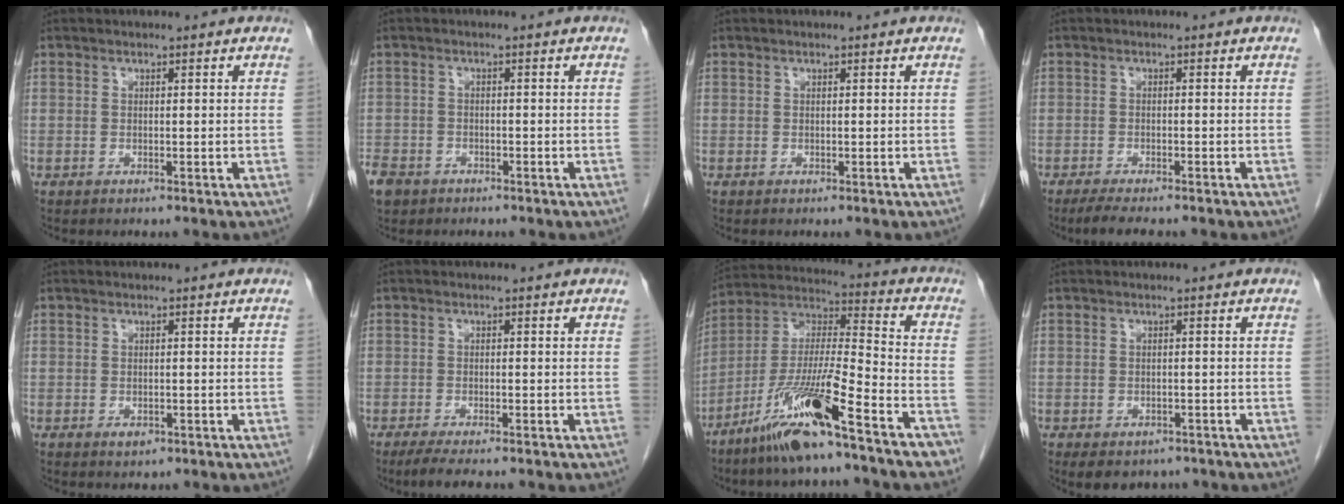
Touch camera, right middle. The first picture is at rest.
{"total": 6.0, "force": [-4.1, 3.9, 1.9], "torque": [-0.052, -0.003, -0.071]}
{"total": 0.0}
{"total": 4.9, "force": [-4.1, 0.7, 2.7], "torque": [-0.045, -0.012, -0.062]}
{"total": 1.4, "force": [-0.7, 0.8, 0.9], "torque": [-0.014, 0.001, -0.004]}
{"total": 4.1, "force": [-3.3, 0.4, 2.5], "torque": [-0.044, -0.011, -0.051]}
{"total": 17.2, "force": [-11.2, 1.1, 13.0], "torque": [-0.265, -0.017, -0.204]}
{"total": 6.6, "force": [-4.9, 3.6, 2.3], "torque": [-0.028, 0.005, -0.065]}